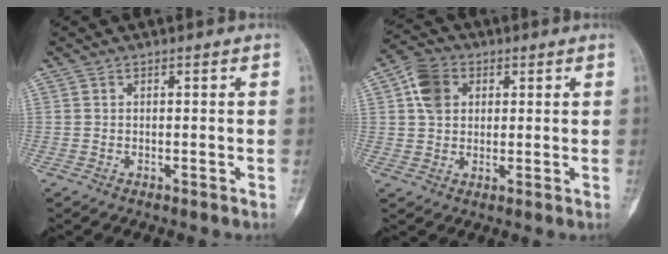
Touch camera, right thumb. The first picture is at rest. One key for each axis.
{"total": 7.1, "fx": 2.0, "fy": 5.5, "fz": 3.9, "tx": -0.060, "ty": 0.008, "tz": 0.032}